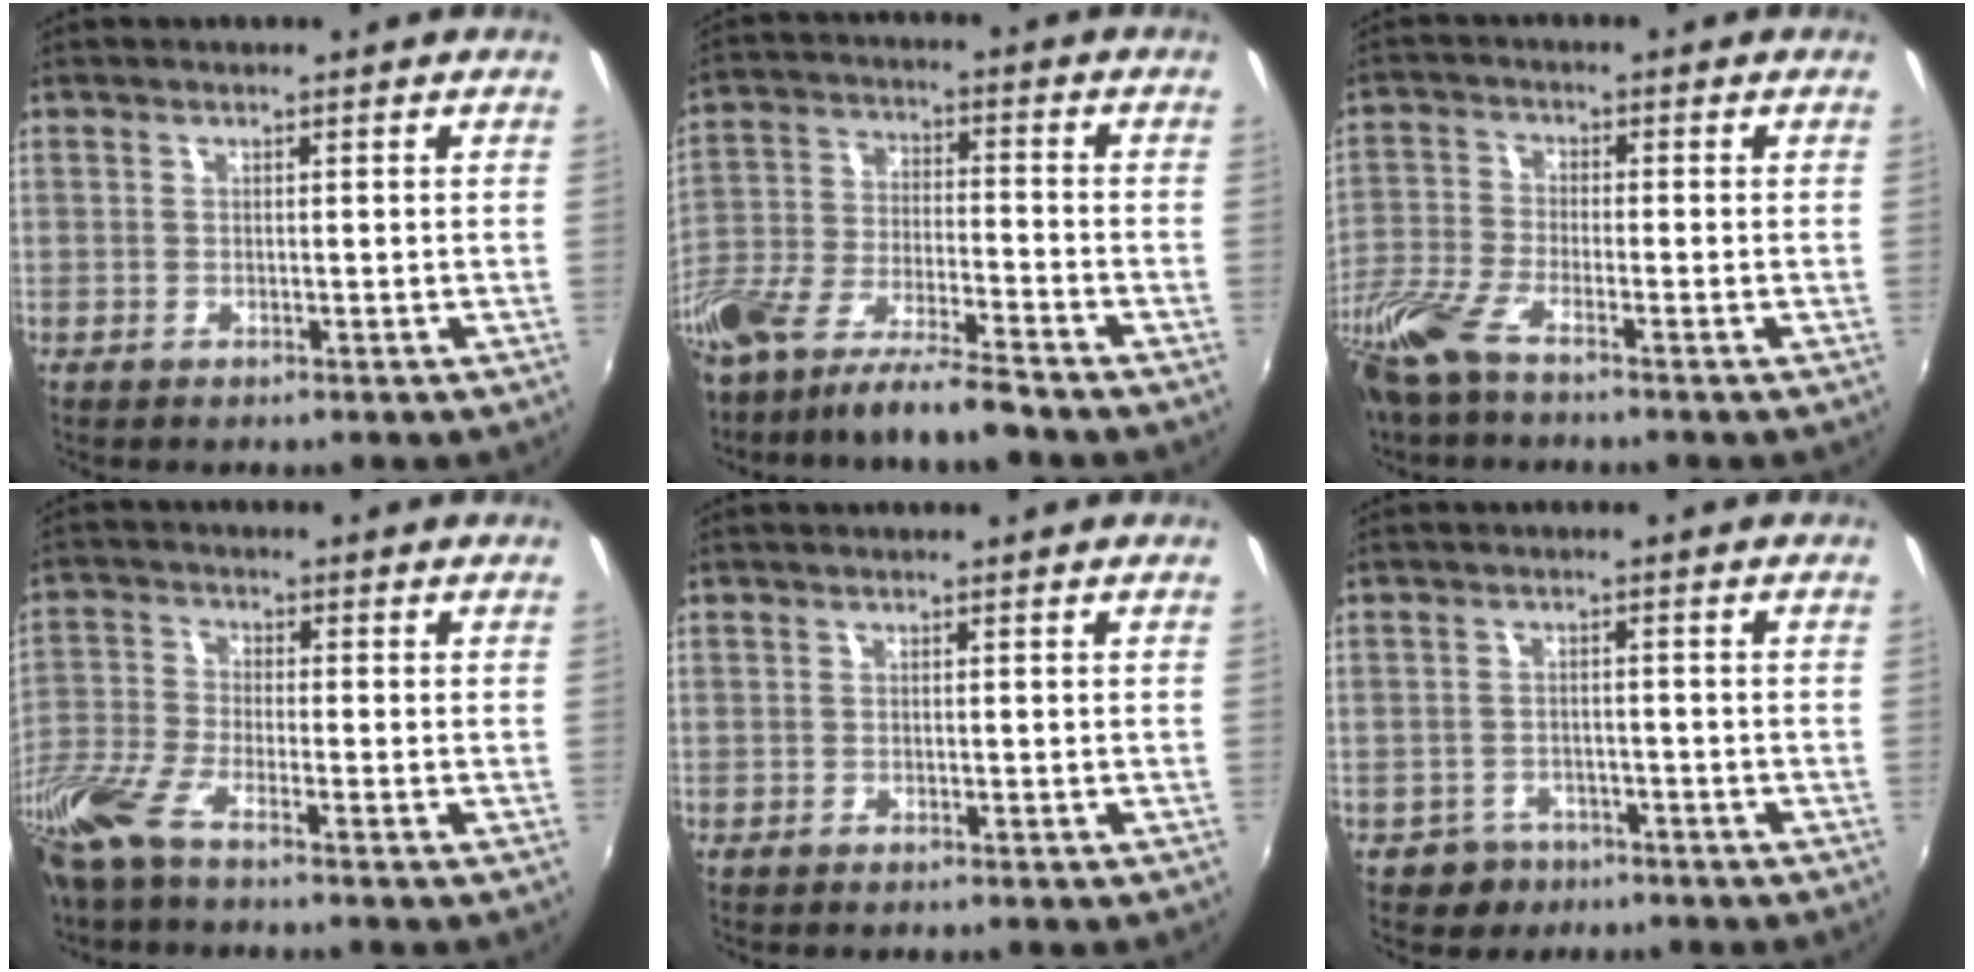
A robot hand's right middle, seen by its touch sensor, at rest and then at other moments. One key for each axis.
{"total": 13.4, "fx": -10.4, "fy": 2.5, "fz": 8.1, "tx": -0.170, "ty": -0.019, "tz": -0.194}
{"total": 9.3, "fx": -7.1, "fy": 1.6, "fz": 5.9, "tx": -0.143, "ty": -0.023, "tz": -0.146}
{"total": 9.0, "fx": -6.9, "fy": 1.2, "fz": 5.7, "tx": -0.135, "ty": -0.021, "tz": -0.143}
{"total": 0.0}
{"total": 4.3, "fx": -2.9, "fy": 3.2, "fz": 0.4, "tx": -0.024, "ty": 0.008, "tz": -0.043}